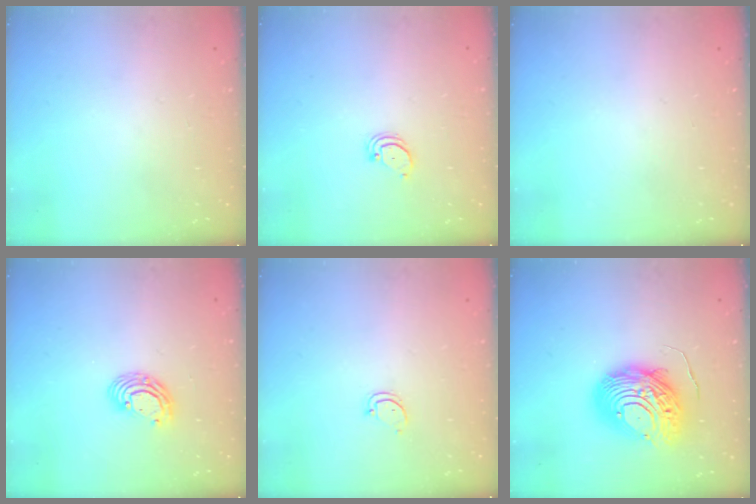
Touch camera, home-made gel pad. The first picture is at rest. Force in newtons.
{"total": 2.1, "press": 2.1, "slide": 0.2}
{"total": 0.0}
{"total": 6.7, "press": 6.6, "slide": 0.7}
{"total": 2.6, "press": 2.6, "slide": 0.3}
{"total": 13.9, "press": 13.9, "slide": 1.4}